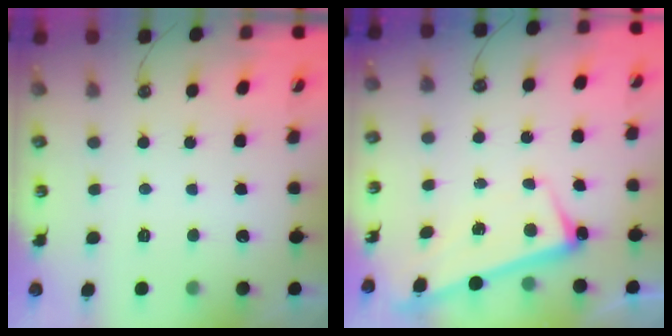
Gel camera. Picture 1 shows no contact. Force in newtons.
{"total": 2.4, "press": 2.3, "slide": 0.9}